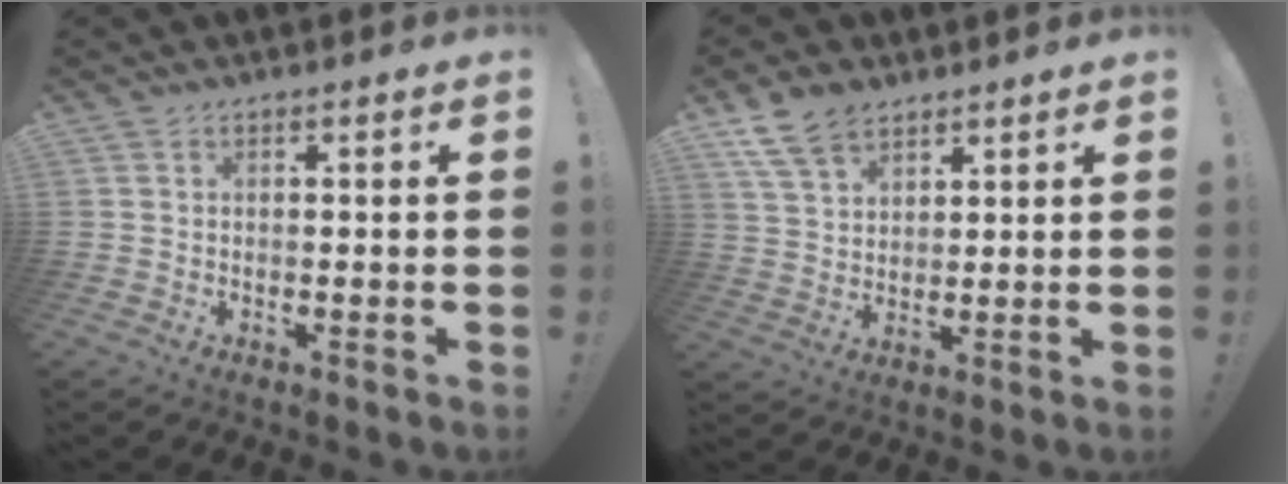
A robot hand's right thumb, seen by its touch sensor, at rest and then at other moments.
{"total": 9.5, "force": [6.6, 5.5, 4.2], "torque": [-0.087, -0.024, 0.131]}